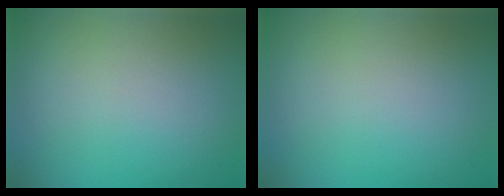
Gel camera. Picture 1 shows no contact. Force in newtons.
{"total": 0.0}